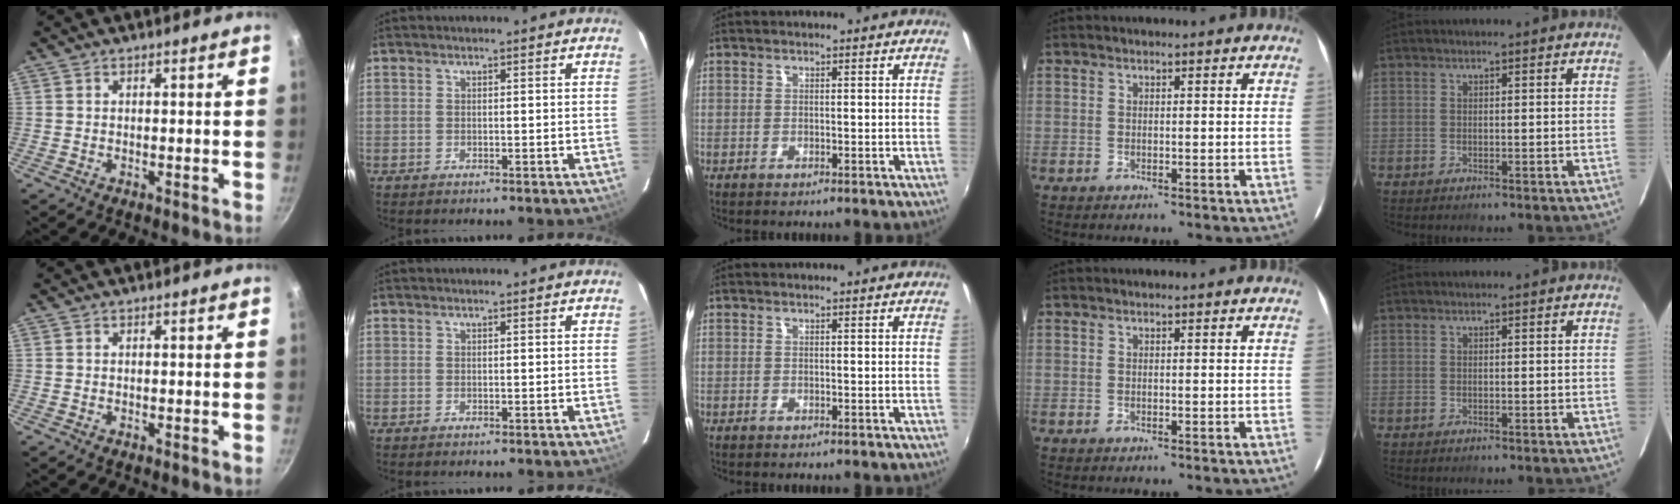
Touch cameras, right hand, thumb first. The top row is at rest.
{}